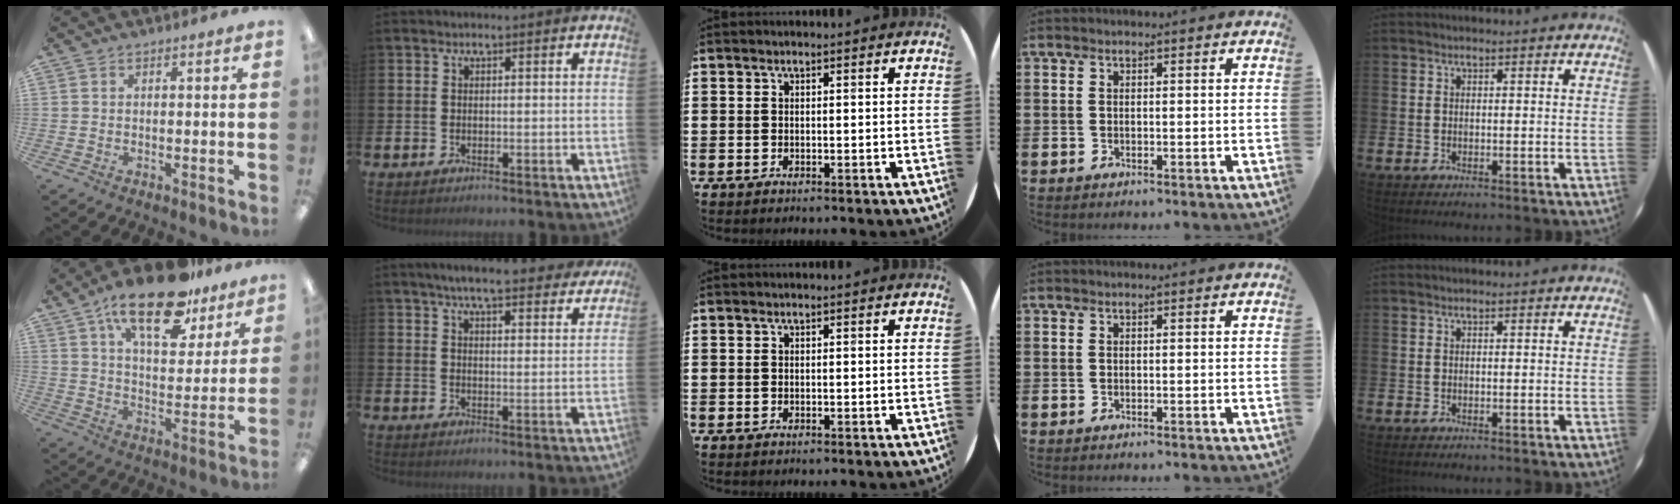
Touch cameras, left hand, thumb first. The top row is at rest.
{"thumb": {"total": 19.4, "force": [13.4, 7.9, 11.7], "torque": [-0.189, -0.065, 0.224]}, "index": {"total": 6.3, "force": [5.9, 0.7, 2.1], "torque": [-0.041, -0.031, 0.101]}}